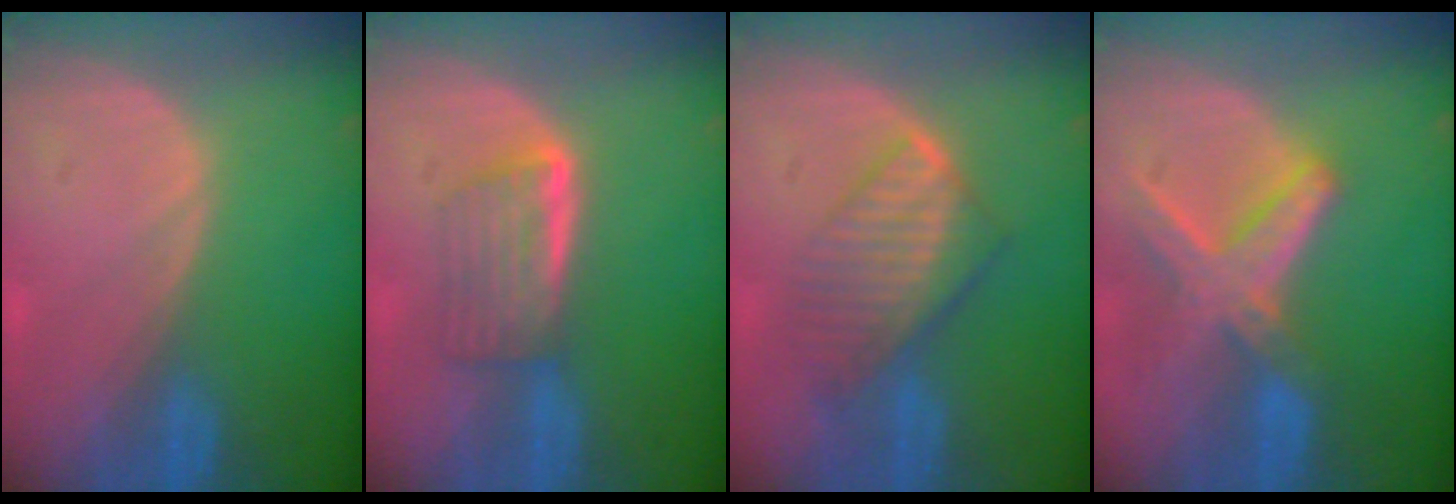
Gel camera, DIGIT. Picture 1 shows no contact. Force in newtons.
{"total": 5.8, "press": 5.1, "slide": 2.9}
{"total": 7.2, "press": 6.6, "slide": 2.9}
{"total": 8.2, "press": 7.1, "slide": 4.1}